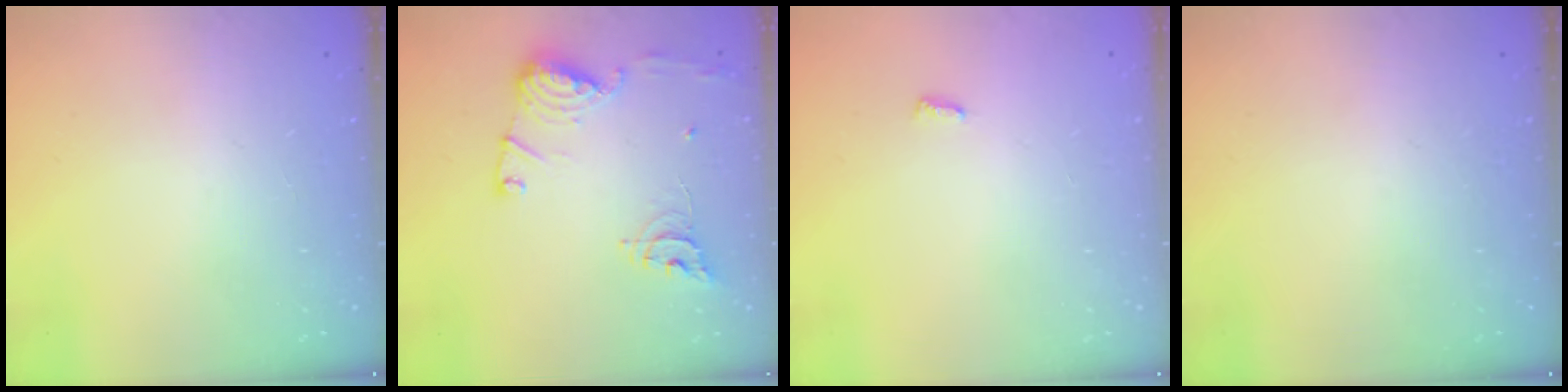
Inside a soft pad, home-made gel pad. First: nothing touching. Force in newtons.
{"total": 15.3, "press": 15.2, "slide": 1.4}
{"total": 2.8, "press": 2.8, "slide": 0.4}
{"total": 0.0}